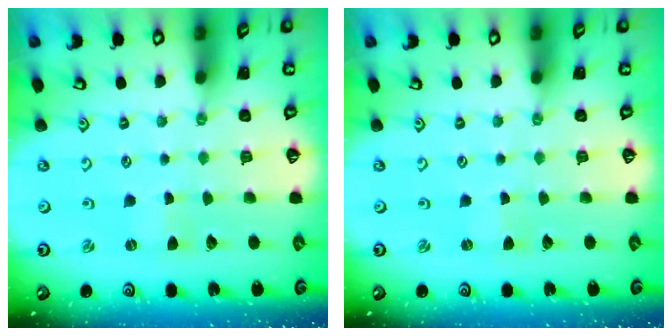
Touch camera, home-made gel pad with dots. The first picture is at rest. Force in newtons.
{"total": 0.0}